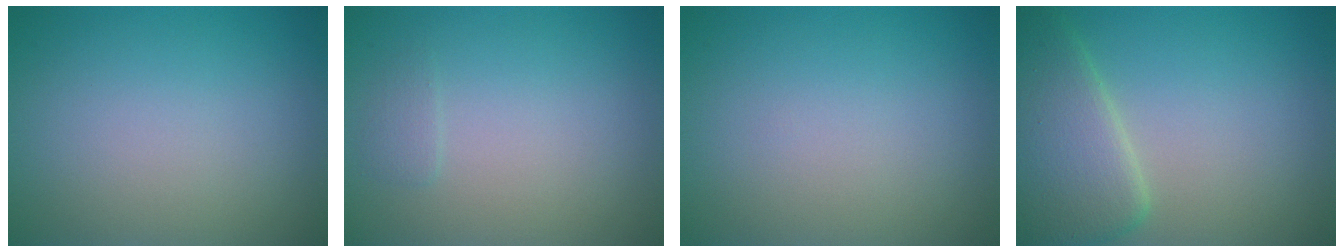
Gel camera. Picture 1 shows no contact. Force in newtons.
{"total": 0.7, "press": 0.7, "slide": 0.2}
{"total": 0.0}
{"total": 6.1, "press": 6.1, "slide": 0.3}